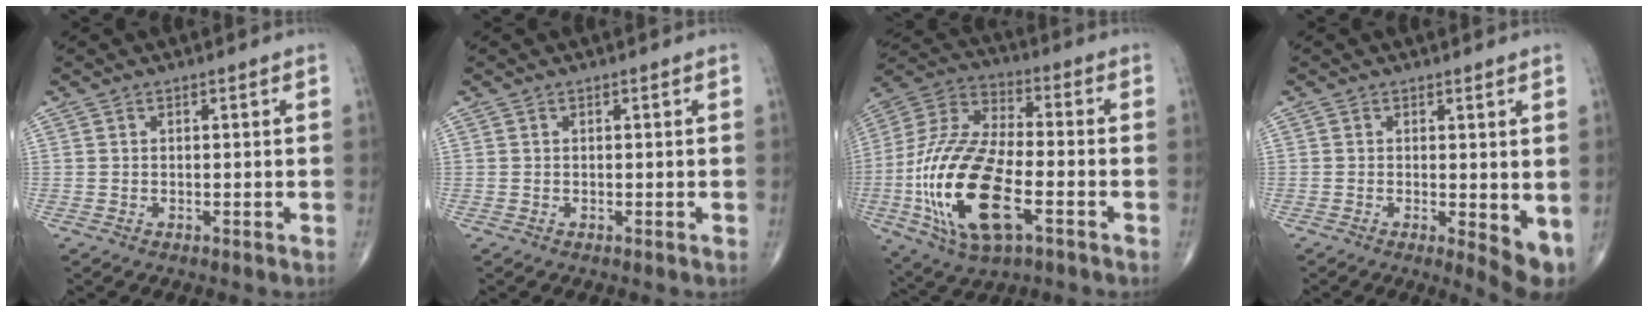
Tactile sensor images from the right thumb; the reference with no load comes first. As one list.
[{"total": 0.0}, {"total": 23.7, "force": [-6.6, 10.6, 20.1], "torque": [-0.430, 0.012, -0.115]}, {"total": 5.7, "force": [-0.4, 1.8, 5.4], "torque": [-0.071, -0.015, -0.004]}]